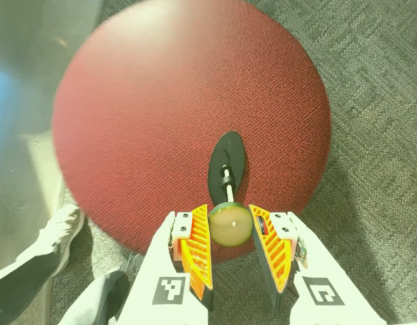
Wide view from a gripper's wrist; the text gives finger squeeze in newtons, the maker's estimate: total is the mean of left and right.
{"total": 6.0, "left": 5.8, "right": 6.2}